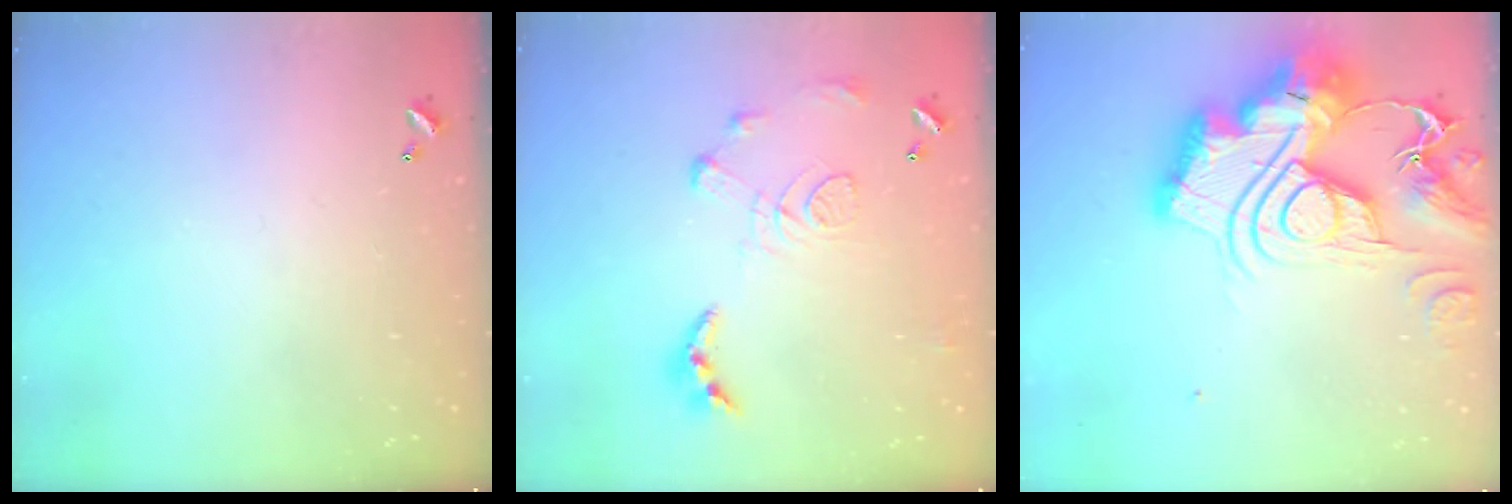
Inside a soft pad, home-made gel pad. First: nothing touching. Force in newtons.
{"total": 11.4, "press": 11.3, "slide": 1.0}
{"total": 0.6, "press": 0.6, "slide": 0.0}